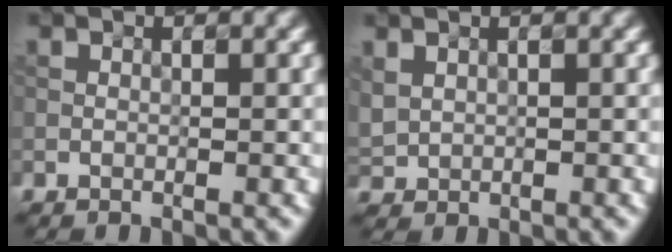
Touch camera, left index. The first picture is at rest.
{"total": 1.2, "force": [0.6, 0.9, 0.3], "torque": [-0.008, 0.000, 0.018]}